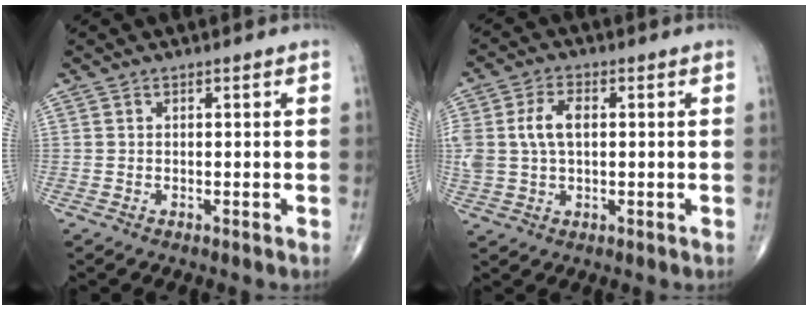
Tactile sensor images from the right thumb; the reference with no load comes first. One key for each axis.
{"total": 7.7, "fx": 1.1, "fy": 4.6, "fz": 6.1, "tx": -0.135, "ty": 0.014, "tz": 0.025}